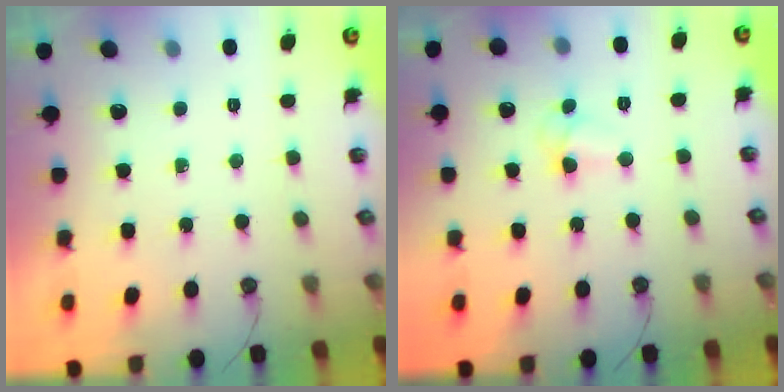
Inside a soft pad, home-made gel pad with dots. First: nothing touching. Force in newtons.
{"total": 3.4, "press": 3.4, "slide": 0.5}